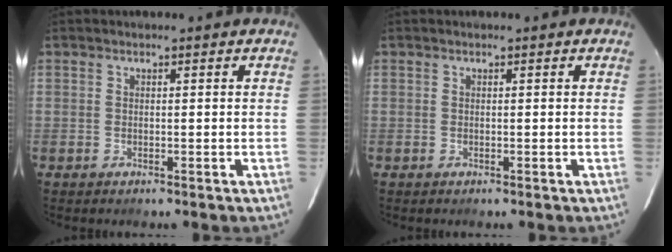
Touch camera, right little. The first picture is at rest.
{"total": 0.0}